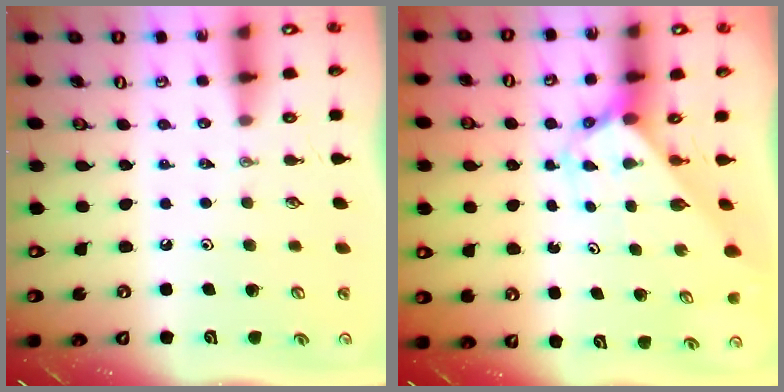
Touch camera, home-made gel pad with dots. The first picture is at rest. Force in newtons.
{"total": 2.6, "press": 2.6, "slide": 0.2}